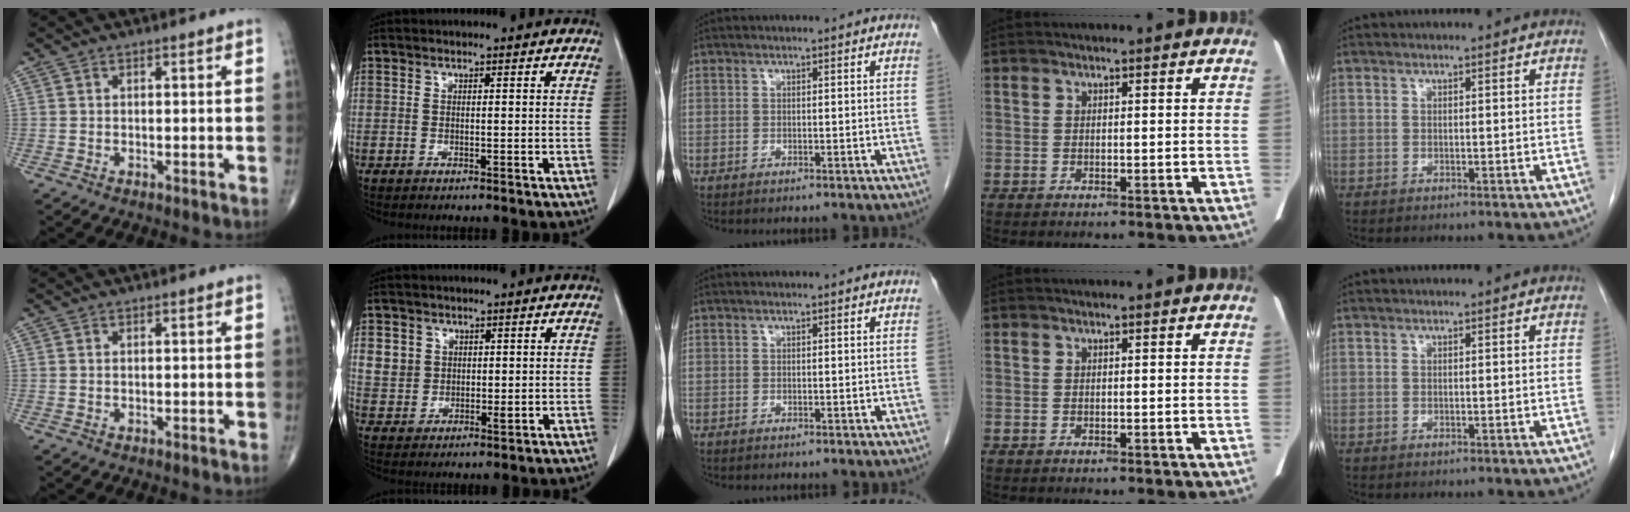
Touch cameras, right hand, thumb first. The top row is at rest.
{"index": {"total": 5.1, "force": [1.9, 4.6, 1.4], "torque": [-0.022, -0.002, 0.041]}}